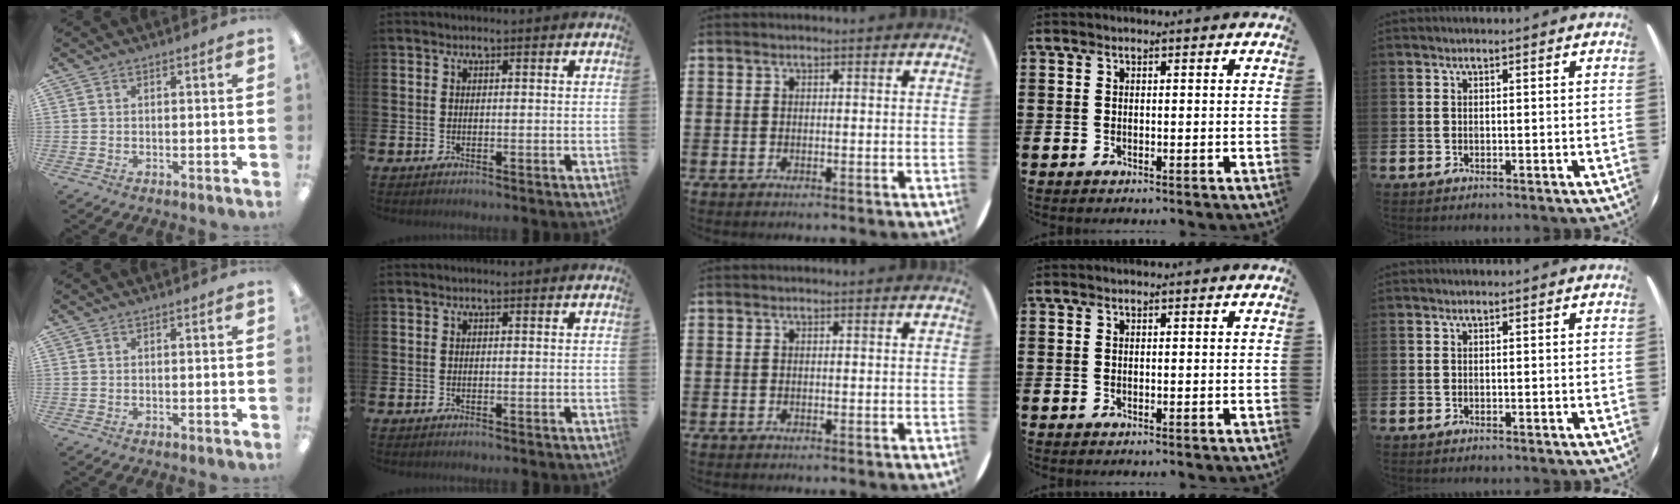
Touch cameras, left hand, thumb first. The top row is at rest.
{}